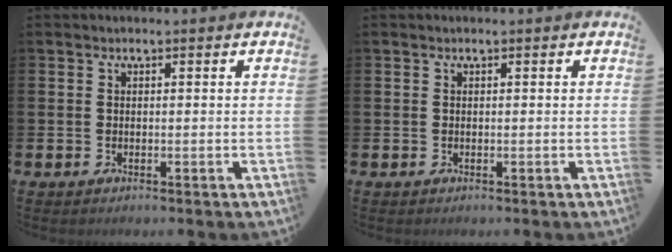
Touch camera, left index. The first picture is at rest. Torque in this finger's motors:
{"motor_torque": [-0.02, 0.02, 0.00, -0.01]}